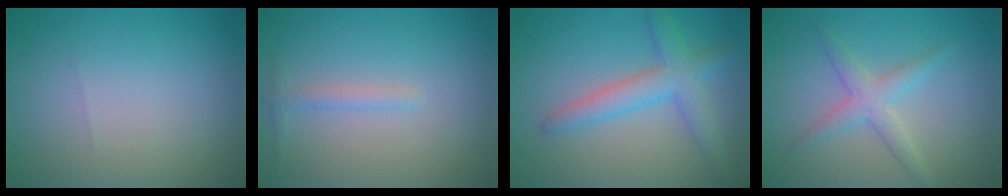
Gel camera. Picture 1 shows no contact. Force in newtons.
{"total": 1.1, "press": 1.1, "slide": 0.0}
{"total": 4.1, "press": 4.1, "slide": 0.1}
{"total": 2.6, "press": 2.6, "slide": 0.1}